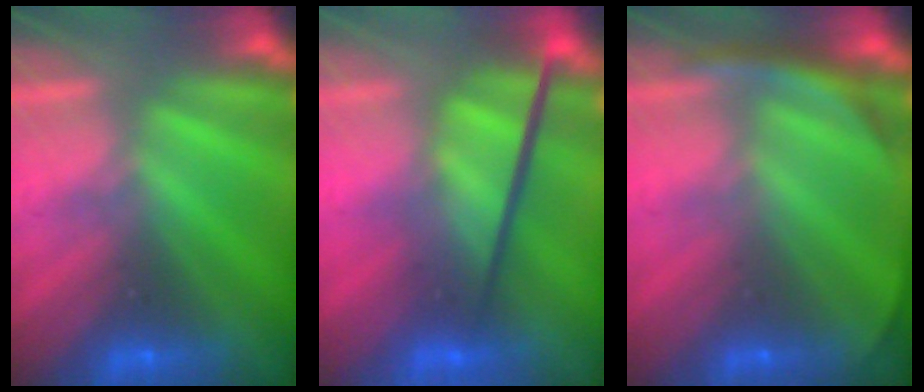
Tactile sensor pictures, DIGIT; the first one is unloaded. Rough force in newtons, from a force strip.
{"total": 3.7}
{"total": 3.5}